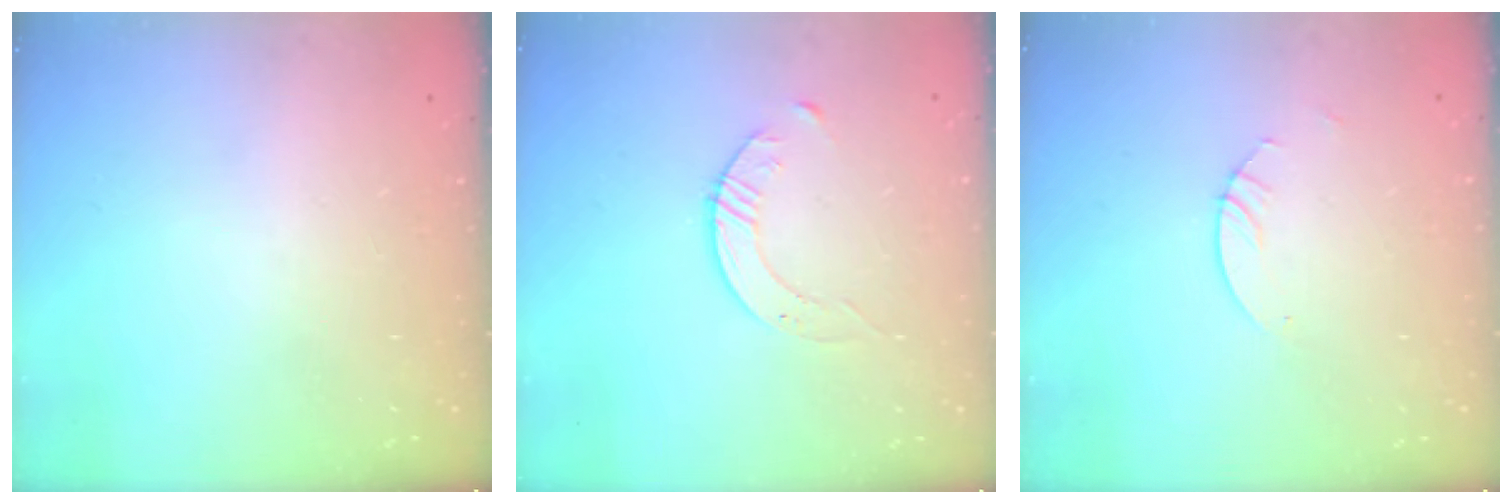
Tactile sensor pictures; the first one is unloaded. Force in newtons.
{"total": 3.1, "press": 3.1, "slide": 0.4}
{"total": 2.4, "press": 2.4, "slide": 0.2}